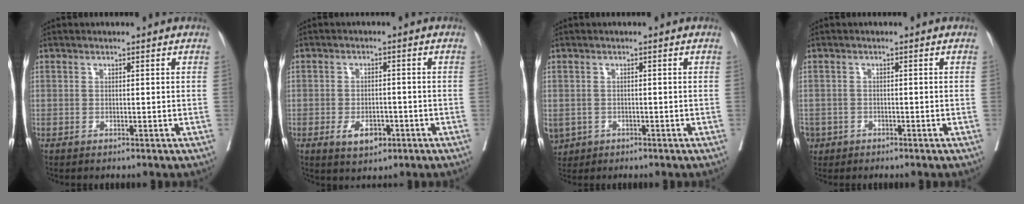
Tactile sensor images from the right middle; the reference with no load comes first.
{"total": 4.5, "force": [-2.1, 2.5, 3.1], "torque": [-0.050, 0.001, -0.026]}
{"total": 6.1, "force": [-2.7, 5.1, 2.0], "torque": [-0.056, -0.003, -0.038]}
{"total": 4.5, "force": [-2.6, 3.5, 1.0], "torque": [-0.032, 0.001, -0.045]}